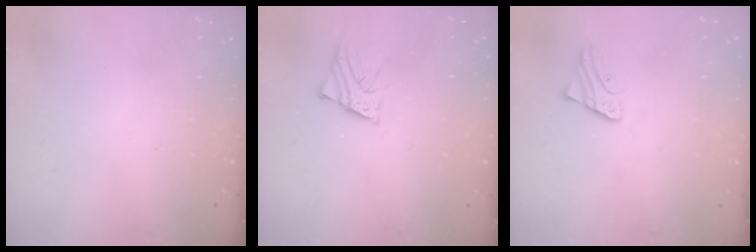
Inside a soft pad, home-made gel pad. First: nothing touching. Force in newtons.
{"total": 2.2, "press": 2.2, "slide": 0.1}
{"total": 1.9, "press": 1.9, "slide": 0.2}